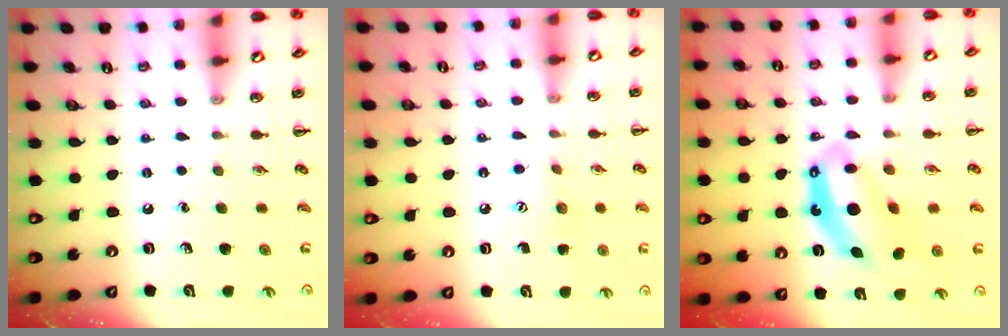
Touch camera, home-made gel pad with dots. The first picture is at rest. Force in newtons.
{"total": 6.7, "press": 6.5, "slide": 1.7}
{"total": 10.9, "press": 10.5, "slide": 3.0}